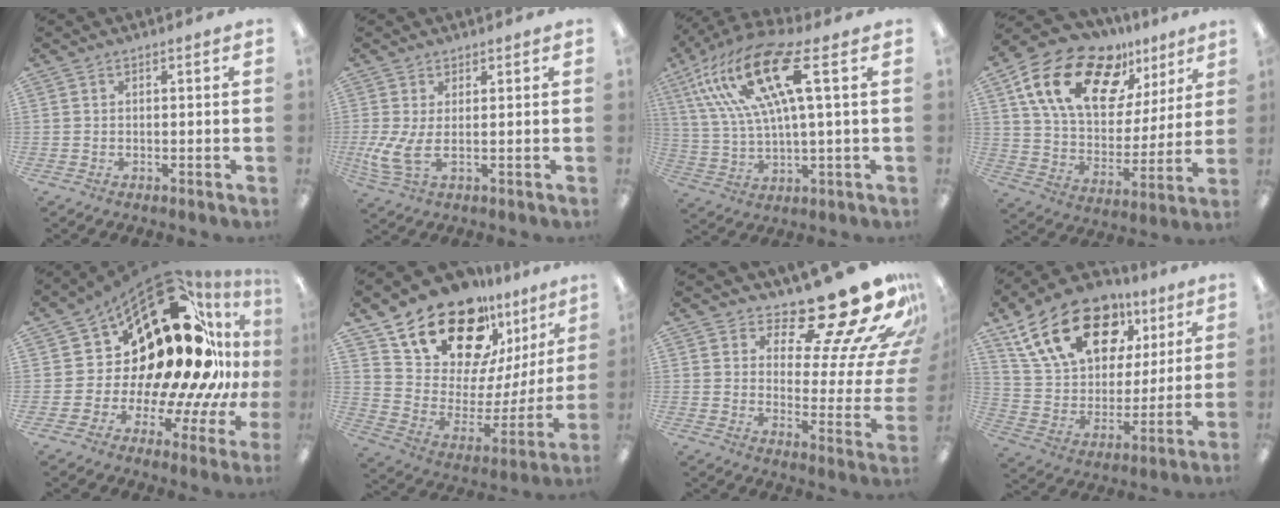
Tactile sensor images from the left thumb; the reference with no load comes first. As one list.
[{"total": 6.5, "force": [0.3, 2.3, 6.1], "torque": [-0.139, -0.022, 0.009]}, {"total": 18.4, "force": [8.0, 5.0, 15.9], "torque": [-0.341, -0.021, 0.126]}, {"total": 20.8, "force": [12.1, 11.7, 12.2], "torque": [-0.217, -0.059, 0.219]}, {"total": 31.9, "force": [9.6, 17.0, 25.2], "torque": [-0.381, -0.118, 0.196]}, {"total": 22.1, "force": [17.0, 10.3, 9.6], "torque": [-0.161, -0.126, 0.309]}, {"total": 21.2, "force": [16.4, 5.4, 12.4], "torque": [-0.157, -0.138, 0.258]}, {"total": 22.1, "force": [11.5, 13.8, 12.9], "torque": [-0.215, -0.041, 0.210]}]